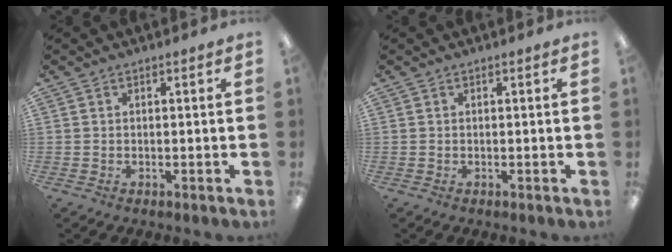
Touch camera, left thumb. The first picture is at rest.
{"total": 0.0}